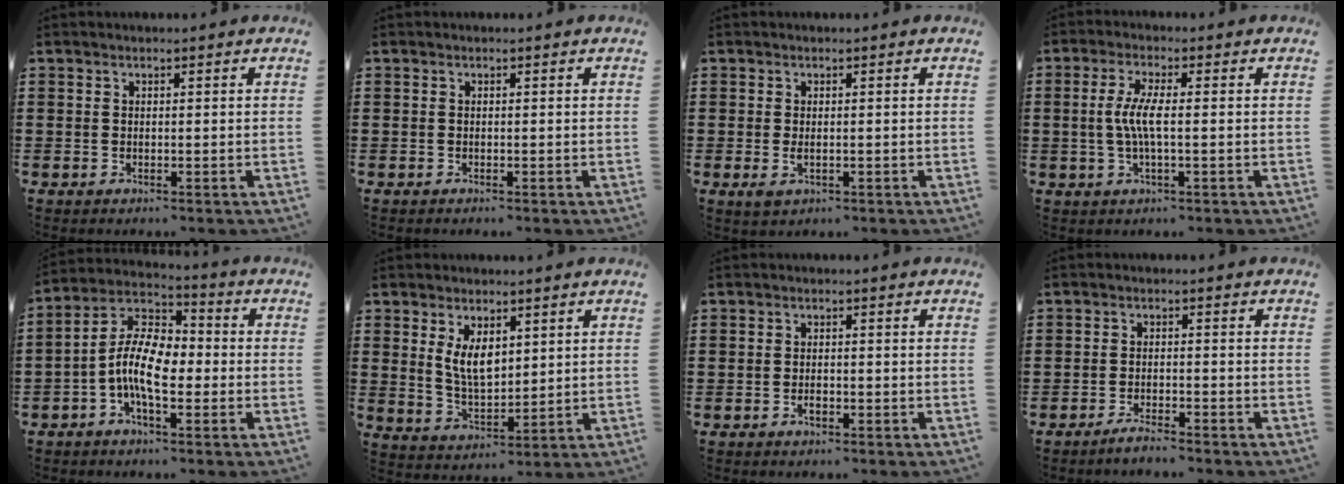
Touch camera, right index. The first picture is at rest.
{"total": 0.0}
{"total": 1.3, "force": [-0.2, 0.5, 1.2], "torque": [-0.022, -0.002, -0.004]}
{"total": 4.9, "force": [-0.4, 0.8, 4.8], "torque": [-0.108, -0.007, -0.017]}
{"total": 10.4, "force": [-2.4, 4.8, 8.9], "torque": [-0.202, 0.002, -0.050]}
{"total": 5.7, "force": [2.1, 3.0, 4.4], "torque": [-0.085, 0.002, 0.036]}
{"total": 1.4, "force": [-0.7, 0.6, 1.1], "torque": [-0.021, -0.002, -0.014]}
{"total": 2.2, "force": [-2.1, 0.1, 0.7], "torque": [-0.014, 0.003, -0.040]}